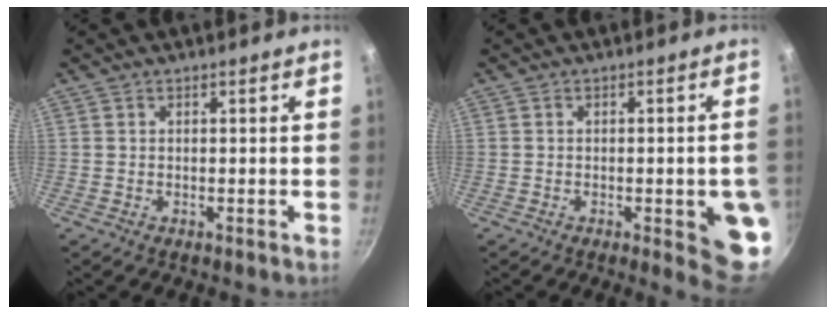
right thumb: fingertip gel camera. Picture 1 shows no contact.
{"total": 9.1, "force": [-2.1, 2.7, 8.4], "torque": [-0.072, 0.007, -0.023]}